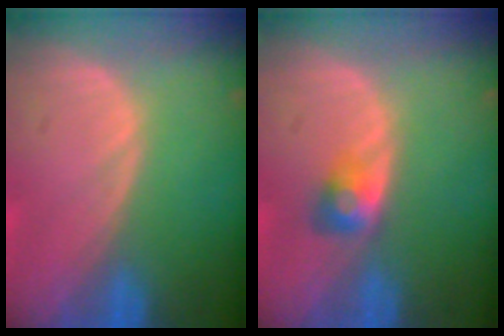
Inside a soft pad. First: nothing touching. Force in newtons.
{"total": 2.8, "press": 2.6, "slide": 1.2}